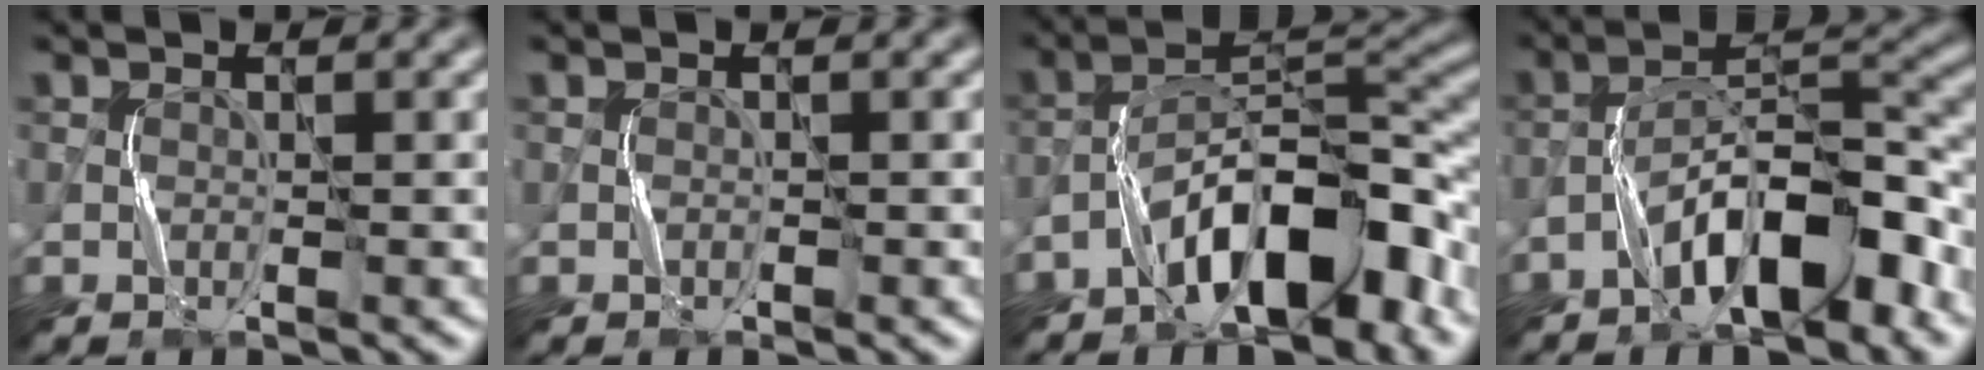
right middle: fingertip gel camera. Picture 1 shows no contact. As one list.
[{"total": 0.0}, {"total": 9.7, "force": [-5.6, 3.4, 7.1], "torque": [-0.102, 0.025, -0.103]}, {"total": 8.2, "force": [-4.8, 2.6, 6.2], "torque": [-0.097, 0.024, -0.084]}]